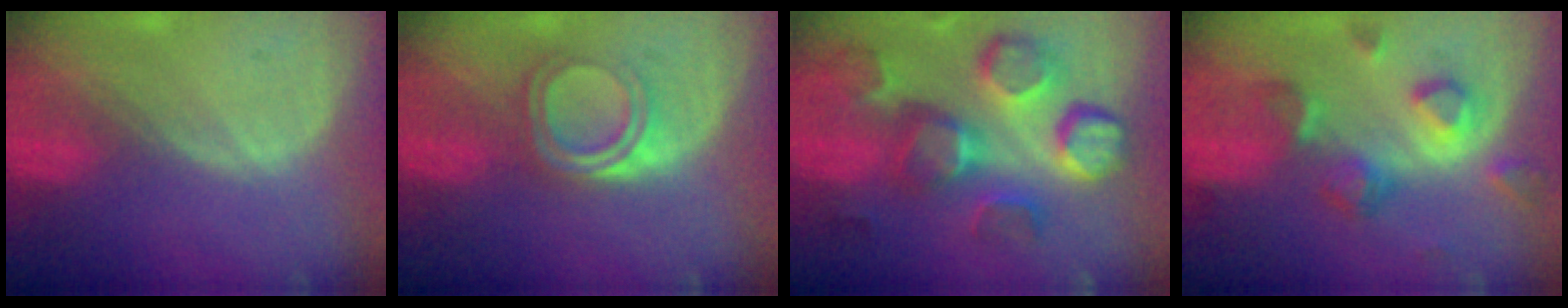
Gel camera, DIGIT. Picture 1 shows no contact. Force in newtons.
{"total": 4.7, "press": 4.6, "slide": 0.9}
{"total": 12.5, "press": 11.1, "slide": 5.8}
{"total": 7.0, "press": 6.9, "slide": 1.2}